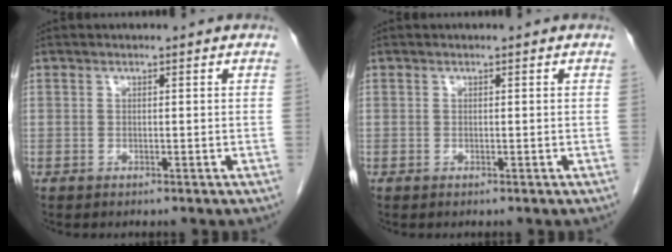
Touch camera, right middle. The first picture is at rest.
{"total": 0.0}